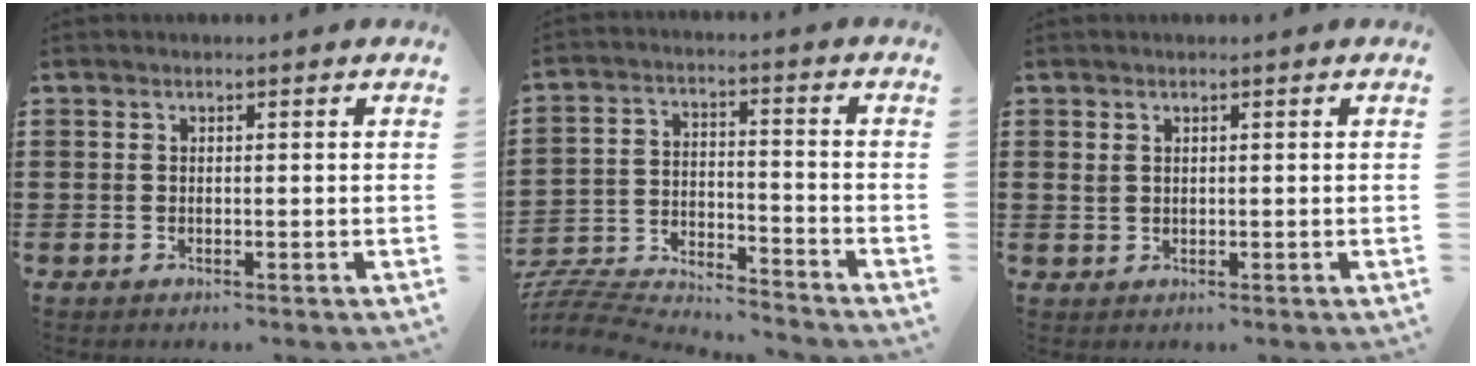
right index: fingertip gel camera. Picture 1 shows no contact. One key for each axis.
{"total": 6.5, "fx": -6.5, "fy": 0.4, "fz": 0.8, "tx": -0.035, "ty": -0.008, "tz": -0.137}
{"total": 1.3, "fx": 0.8, "fy": 0.9, "fz": 0.5, "tx": -0.012, "ty": 0.003, "tz": 0.016}